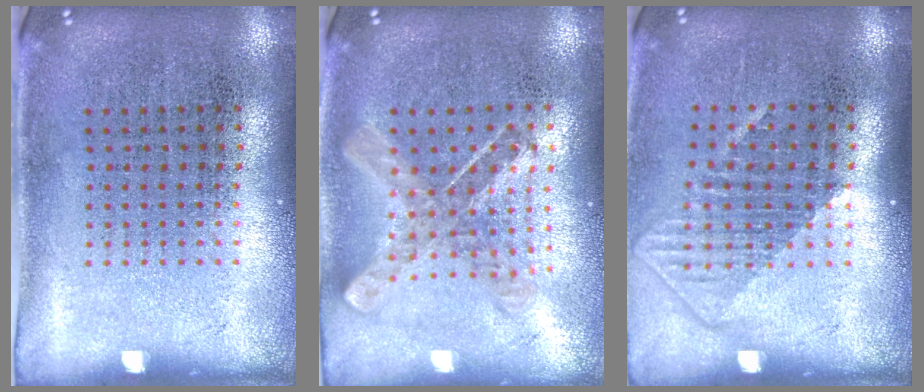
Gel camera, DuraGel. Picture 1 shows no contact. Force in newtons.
{"total": 0.8, "press": 0.8, "slide": 0.2}
{"total": 1.4, "press": 1.1, "slide": 0.9}